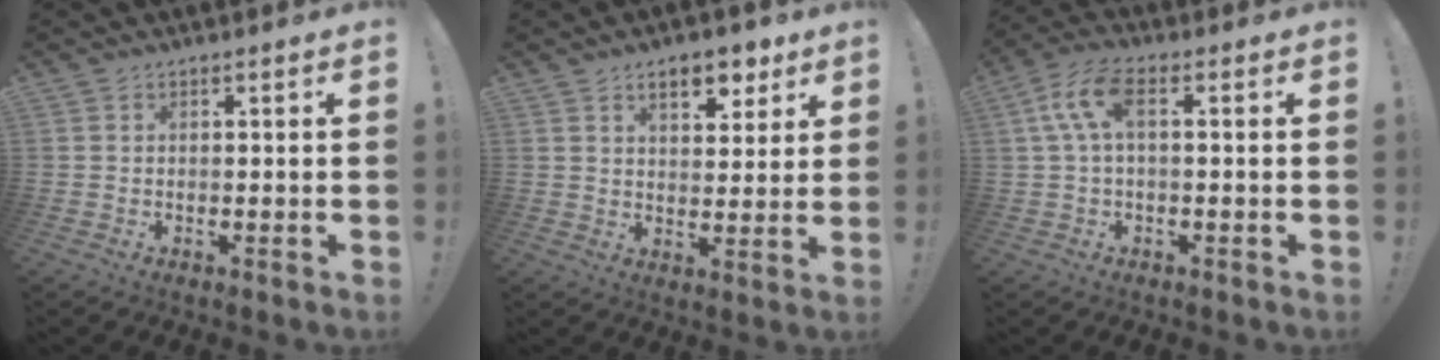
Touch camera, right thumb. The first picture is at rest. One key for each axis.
{"total": 9.0, "fx": 5.4, "fy": 4.7, "fz": 5.4, "tx": -0.068, "ty": -0.024, "tz": 0.095}
{"total": 9.7, "fx": 1.8, "fy": 4.4, "fz": 8.4, "tx": -0.176, "ty": 0.007, "tz": 0.036}